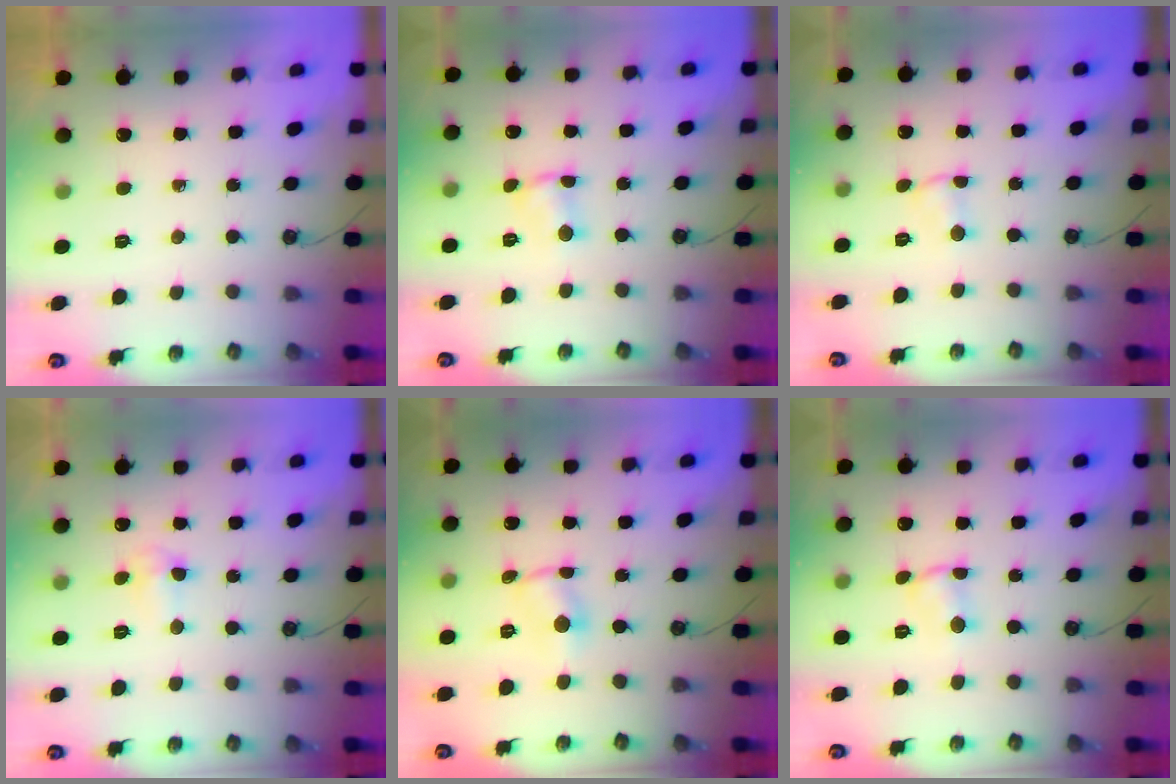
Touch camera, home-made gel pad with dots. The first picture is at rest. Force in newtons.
{"total": 2.5, "press": 2.5, "slide": 0.2}
{"total": 1.0, "press": 0.9, "slide": 0.5}
{"total": 2.8, "press": 2.6, "slide": 0.9}
{"total": 1.5, "press": 1.5, "slide": 0.1}
{"total": 1.8, "press": 1.8, "slide": 0.3}